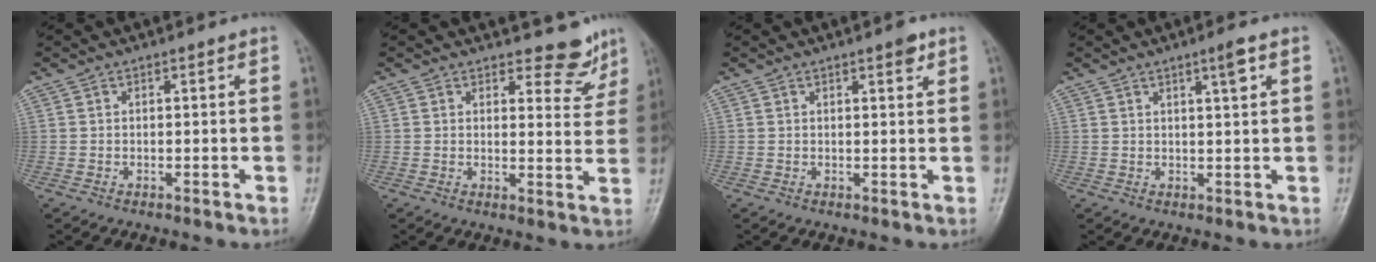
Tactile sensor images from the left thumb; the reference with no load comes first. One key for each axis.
{"total": 5.9, "fx": 5.2, "fy": 2.5, "fz": 1.3, "tx": 0.010, "ty": -0.048, "tz": 0.059}
{"total": 2.1, "fx": 1.3, "fy": 0.6, "fz": 1.5, "tx": -0.017, "ty": -0.006, "tz": 0.016}
{"total": 3.1, "fx": 1.6, "fy": 0.2, "fz": 2.6, "tx": -0.041, "ty": -0.006, "tz": 0.026}